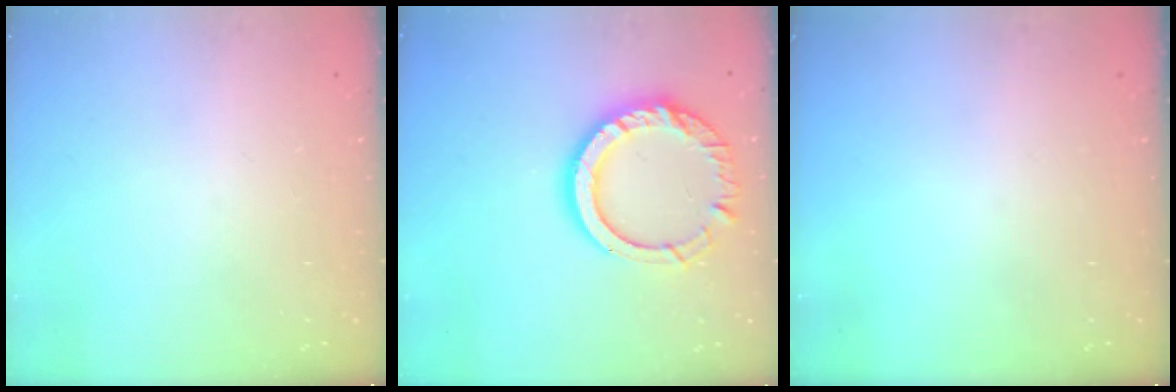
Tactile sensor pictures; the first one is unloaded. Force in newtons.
{"total": 15.6, "press": 15.5, "slide": 1.4}
{"total": 0.0}